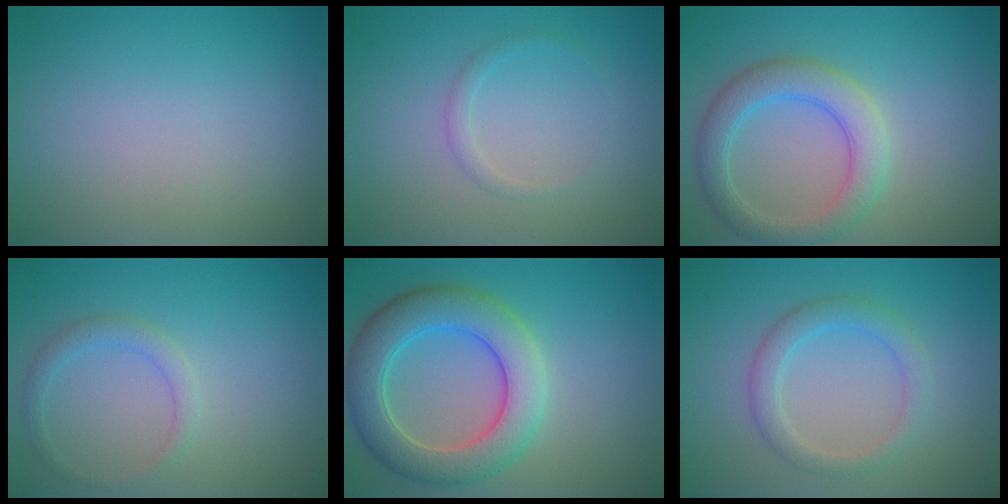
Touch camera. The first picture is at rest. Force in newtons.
{"total": 1.0, "press": 1.0, "slide": 0.1}
{"total": 4.3, "press": 4.3, "slide": 0.2}
{"total": 1.7, "press": 1.7, "slide": 0.1}
{"total": 7.1, "press": 7.0, "slide": 0.6}
{"total": 2.7, "press": 2.6, "slide": 0.3}